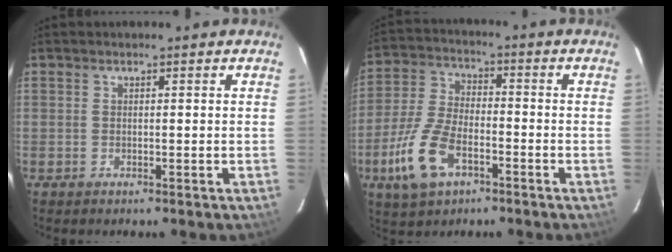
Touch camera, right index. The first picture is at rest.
{"total": 12.5, "force": [-6.0, 6.4, 8.9], "torque": [-0.206, -0.004, -0.113]}